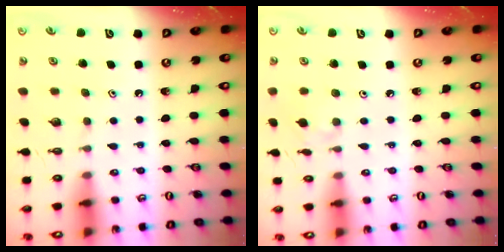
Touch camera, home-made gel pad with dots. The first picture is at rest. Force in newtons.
{"total": 2.4, "press": 2.4, "slide": 0.4}